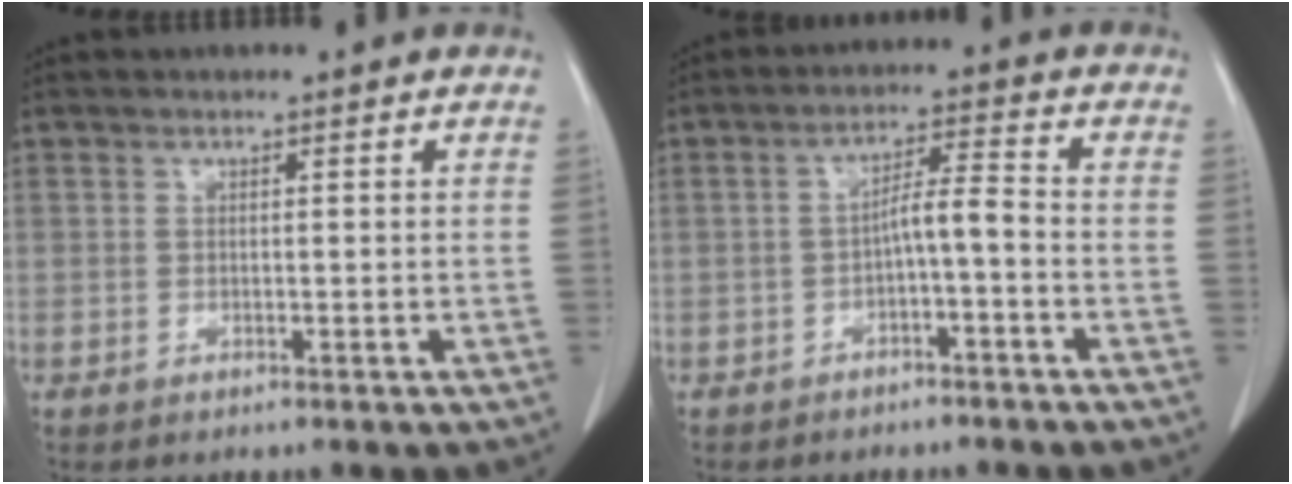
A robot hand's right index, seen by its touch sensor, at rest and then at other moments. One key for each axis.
{"total": 4.3, "fx": -1.5, "fy": 0.5, "fz": 4.0, "tx": -0.069, "ty": 0.017, "tz": -0.023}